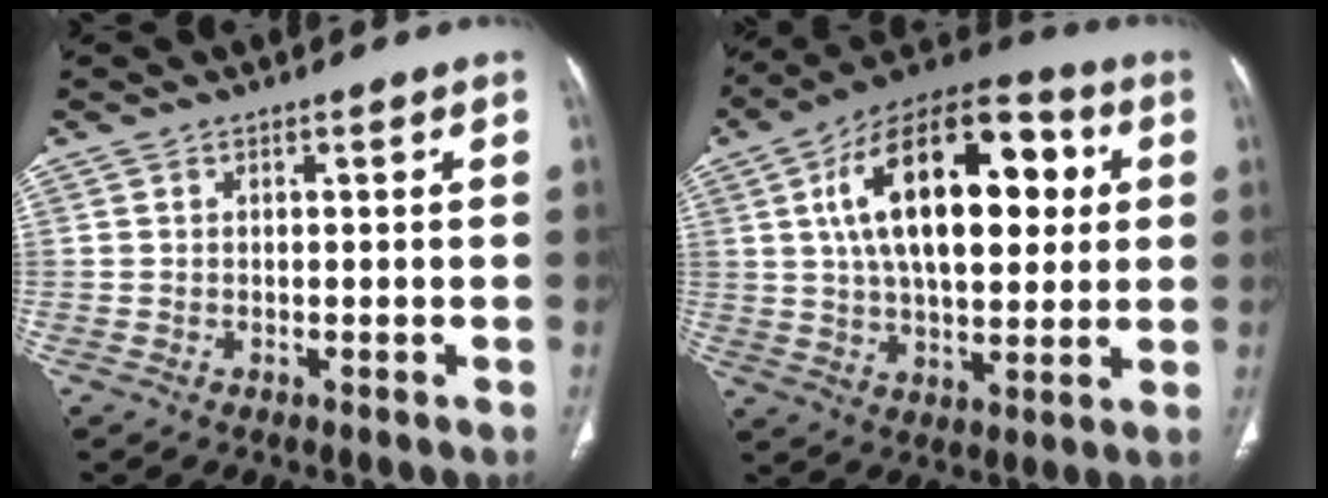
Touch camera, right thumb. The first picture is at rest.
{"total": 24.9, "force": [5.7, 12.7, 20.7], "torque": [-0.312, 0.012, 0.083]}